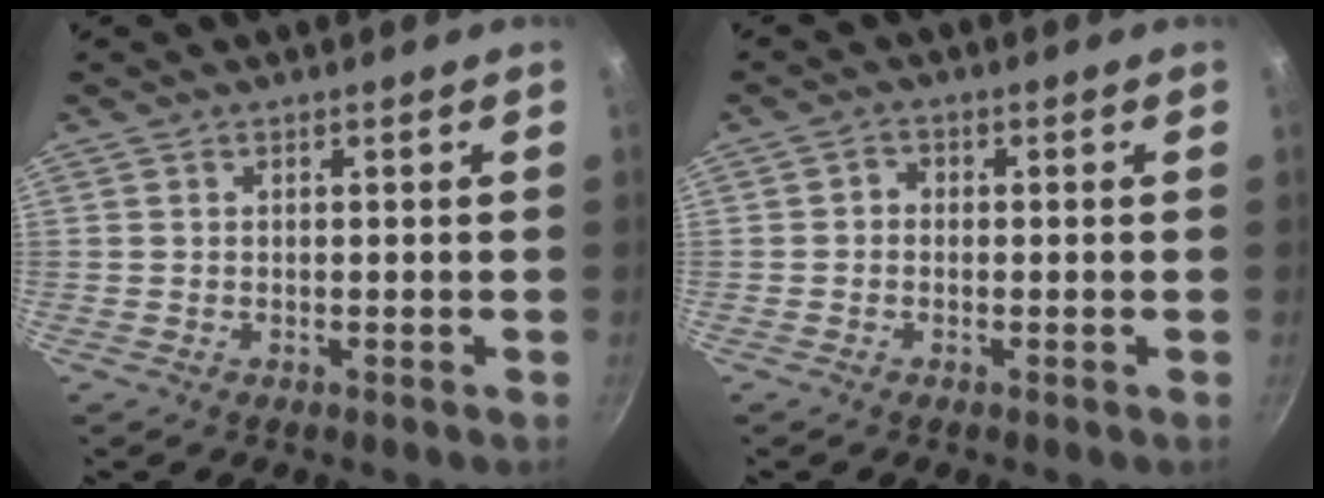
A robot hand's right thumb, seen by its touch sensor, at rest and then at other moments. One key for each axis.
{"total": 1.6, "fx": -0.5, "fy": 1.4, "fz": 0.7, "tx": -0.009, "ty": 0.008, "tz": -0.012}